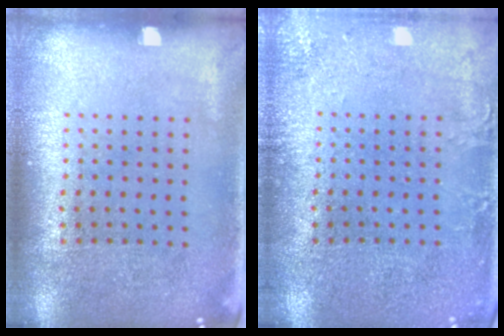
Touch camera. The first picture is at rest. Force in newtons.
{"total": 1.9, "press": 1.9, "slide": 0.2}